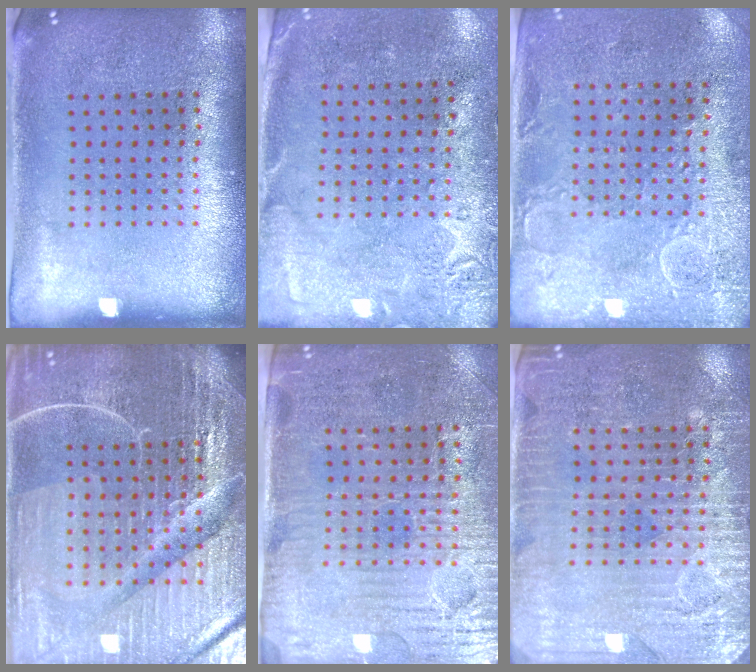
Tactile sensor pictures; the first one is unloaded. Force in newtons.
{"total": 2.7, "press": 2.2, "slide": 1.6}
{"total": 2.8, "press": 2.5, "slide": 1.2}
{"total": 6.9, "press": 6.1, "slide": 3.4}
{"total": 3.7, "press": 3.4, "slide": 1.3}
{"total": 3.3, "press": 3.0, "slide": 1.3}